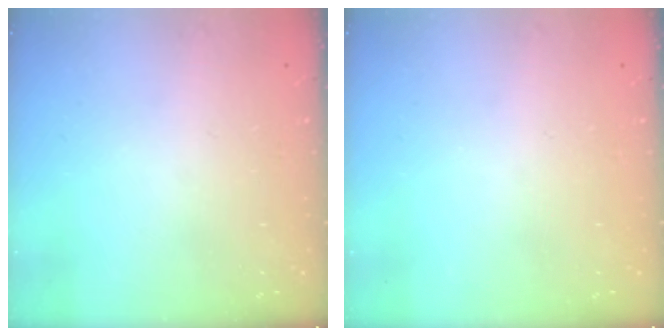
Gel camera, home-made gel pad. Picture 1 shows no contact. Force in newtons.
{"total": 0.0}